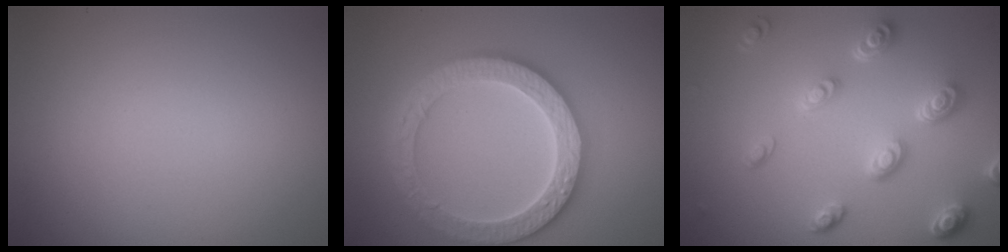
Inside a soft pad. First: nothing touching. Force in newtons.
{"total": 6.4, "press": 6.3, "slide": 1.3}
{"total": 4.7, "press": 3.6, "slide": 3.1}